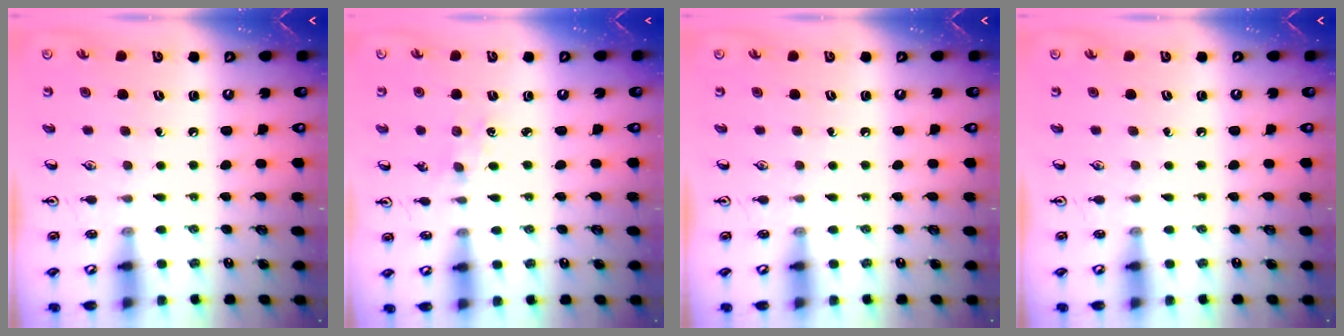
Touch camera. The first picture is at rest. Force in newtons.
{"total": 2.8, "press": 2.8, "slide": 0.4}
{"total": 0.0}
{"total": 0.0}